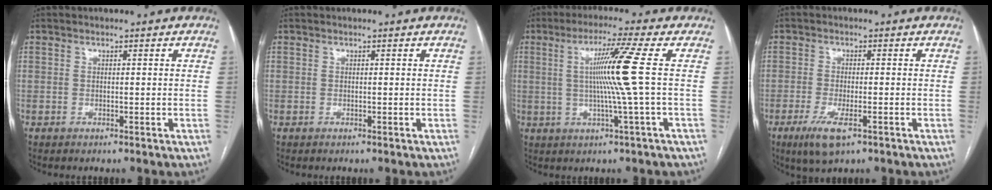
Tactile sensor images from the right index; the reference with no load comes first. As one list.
[{"total": 0.0}, {"total": 8.8, "force": [0.8, -2.7, 8.3], "torque": [-0.151, 0.000, 0.024]}, {"total": 5.8, "force": [-3.1, 1.4, 4.6], "torque": [-0.095, -0.014, -0.050]}]